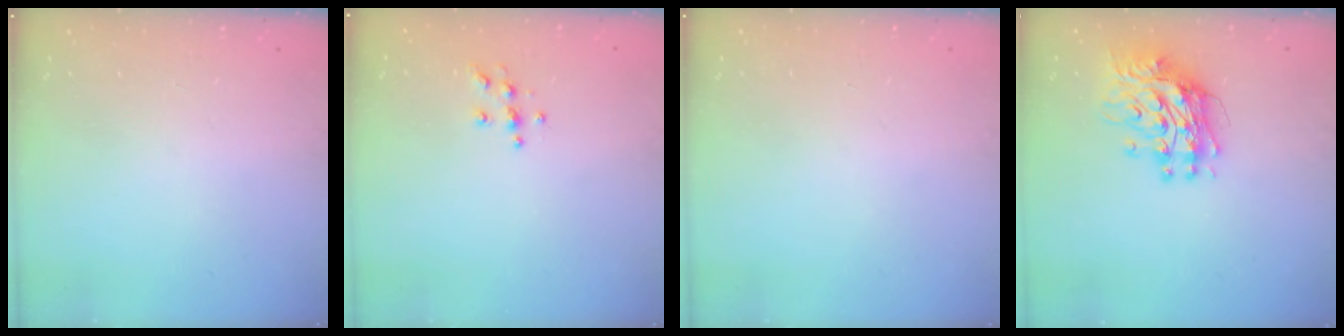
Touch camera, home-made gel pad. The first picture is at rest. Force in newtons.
{"total": 6.2, "press": 6.1, "slide": 0.6}
{"total": 0.0}
{"total": 12.2, "press": 12.2, "slide": 1.0}